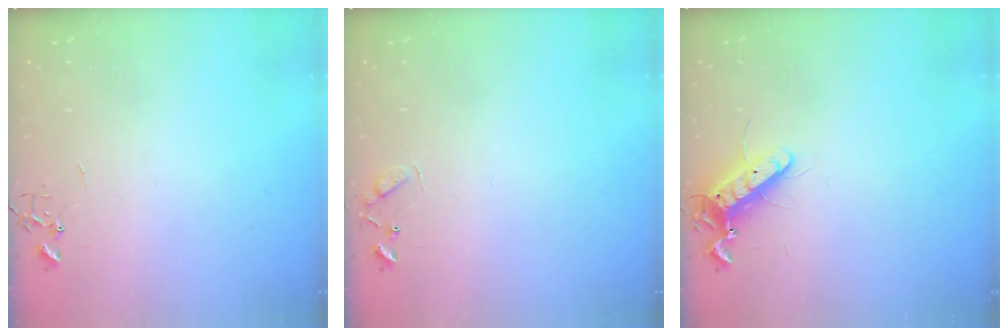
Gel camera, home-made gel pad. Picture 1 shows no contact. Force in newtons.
{"total": 5.6, "press": 5.6, "slide": 0.5}
{"total": 11.2, "press": 11.1, "slide": 1.4}